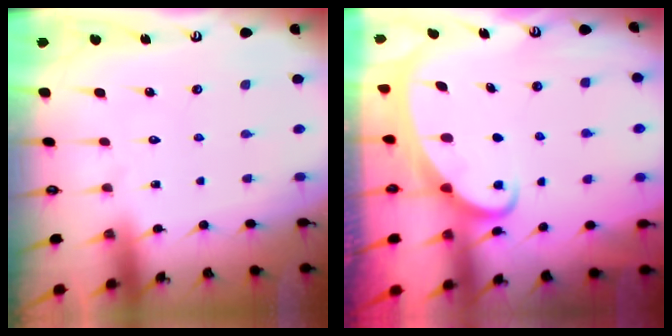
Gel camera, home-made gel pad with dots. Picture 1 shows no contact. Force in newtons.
{"total": 2.7, "press": 2.7, "slide": 0.4}